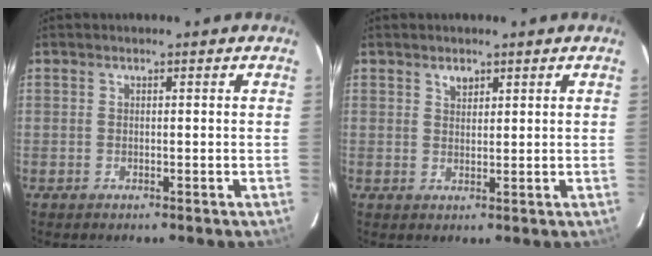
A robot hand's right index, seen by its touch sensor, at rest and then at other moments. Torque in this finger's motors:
{"motor_torque": [0.21, 0.16, 0.12, 0.02]}